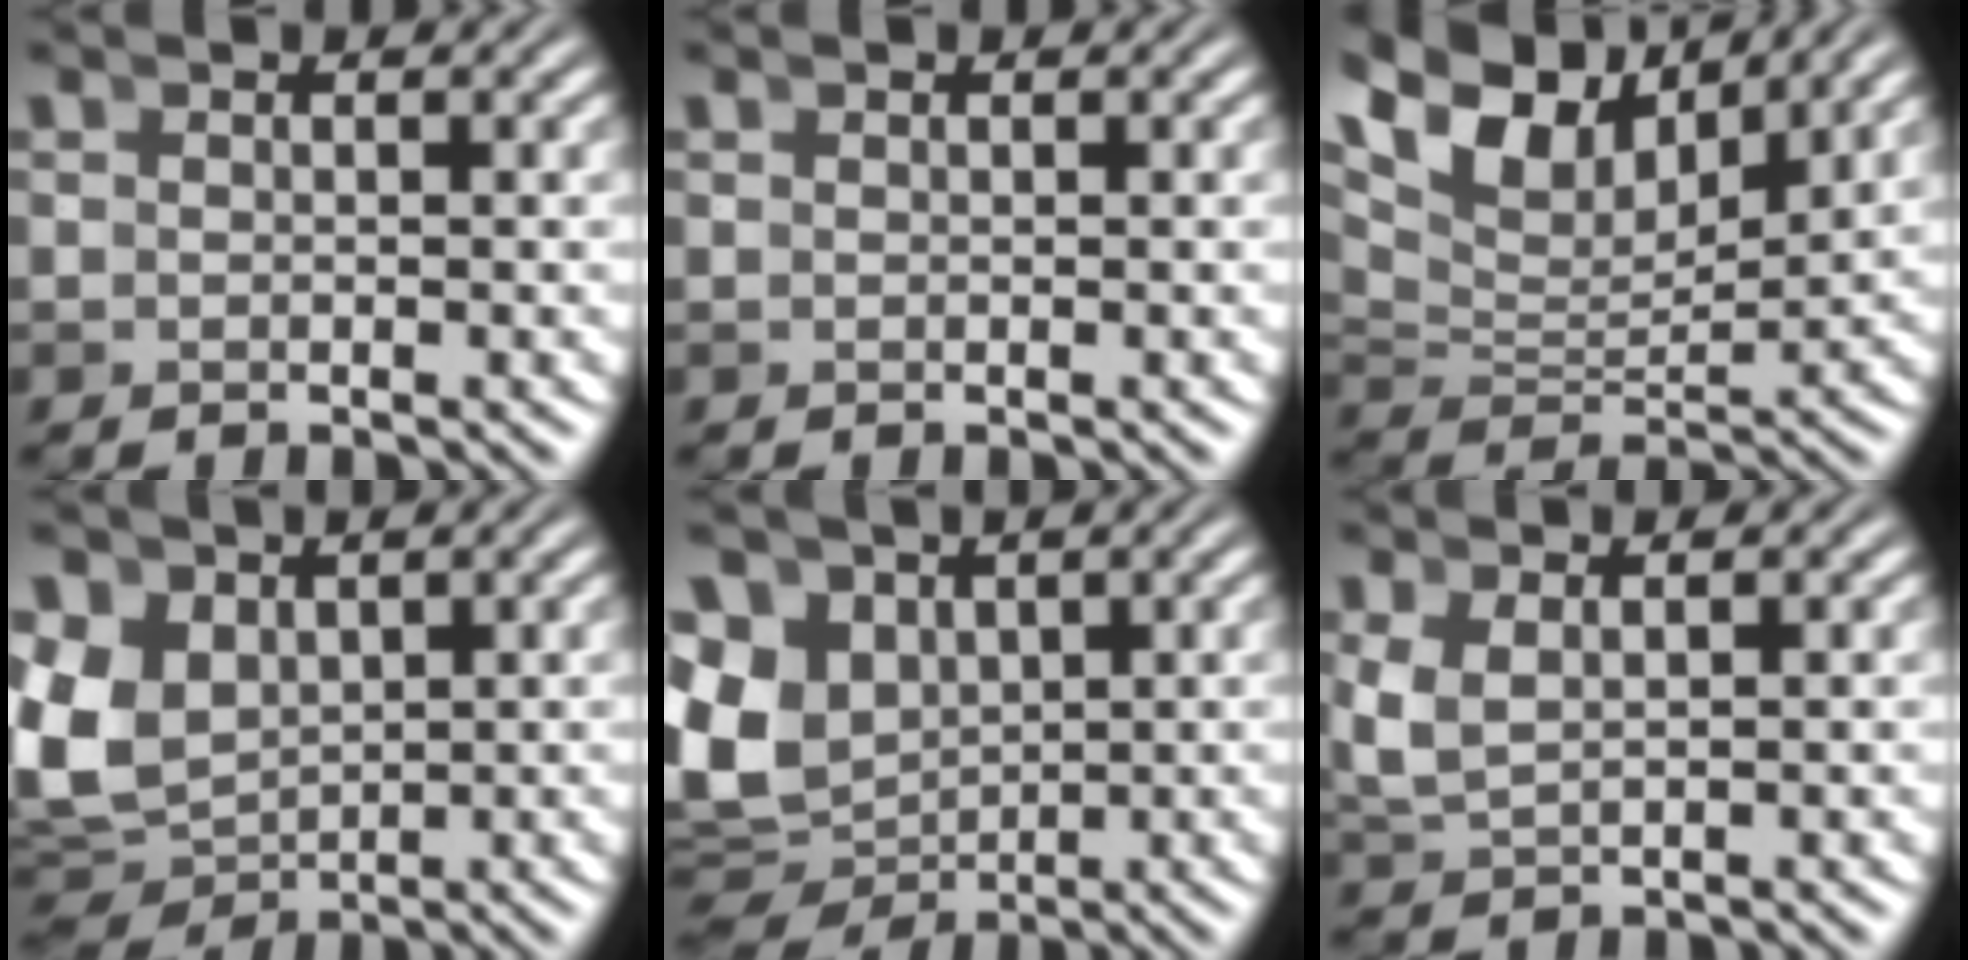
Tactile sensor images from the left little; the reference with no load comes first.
{"total": 0.0}
{"total": 9.9, "force": [5.2, 5.7, 6.2], "torque": [-0.128, 0.009, 0.086]}
{"total": 7.9, "force": [0.0, 7.0, 3.7], "torque": [-0.114, -0.032, 0.013]}
{"total": 8.5, "force": [-0.7, 7.5, 4.0], "torque": [-0.113, -0.042, 0.008]}
{"total": 2.7, "force": [0.3, 2.1, 1.7], "torque": [-0.052, -0.010, 0.017]}